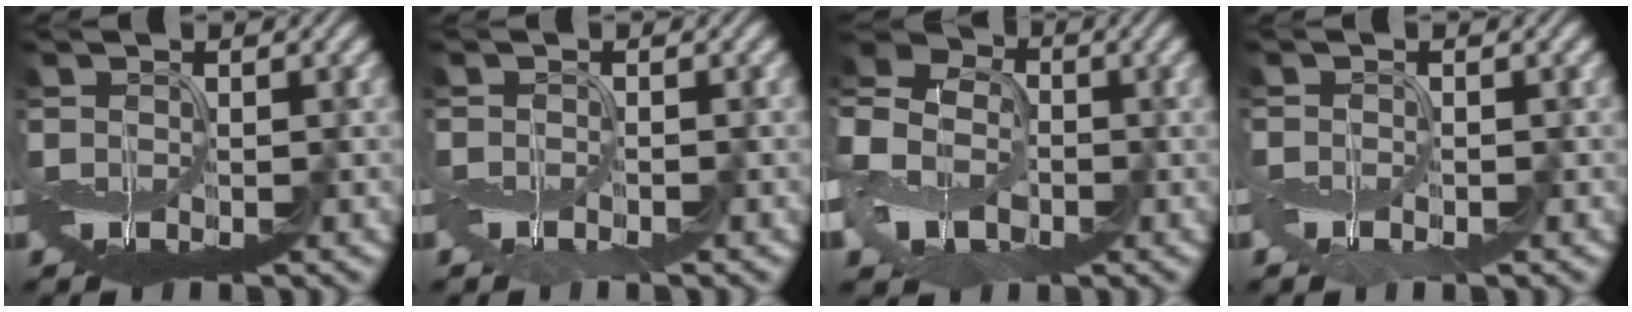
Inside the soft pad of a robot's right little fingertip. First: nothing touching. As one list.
[{"total": 1.3, "force": [-1.2, 0.1, 0.5], "torque": [-0.010, -0.005, -0.027]}, {"total": 13.1, "force": [-3.1, 10.5, 7.2], "torque": [-0.167, -0.009, -0.092]}, {"total": 1.4, "force": [-1.1, 0.6, 0.7], "torque": [-0.016, -0.008, -0.026]}]